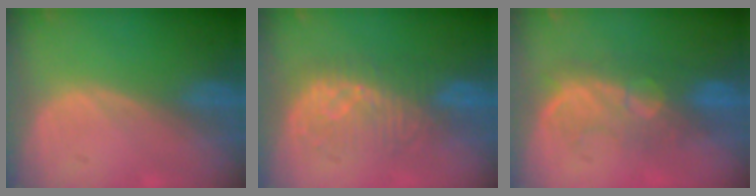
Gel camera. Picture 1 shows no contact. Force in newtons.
{"total": 7.9, "press": 7.9, "slide": 0.5}
{"total": 8.4, "press": 8.0, "slide": 2.5}